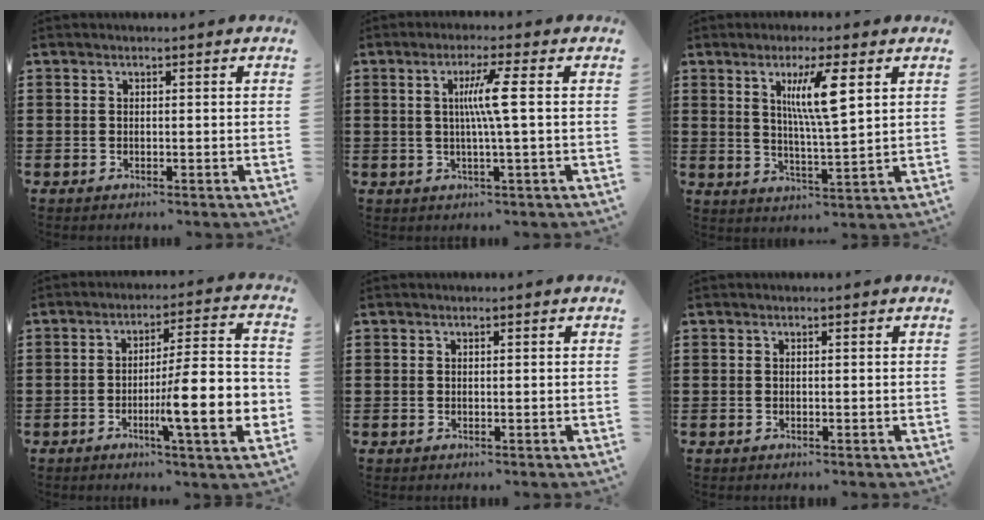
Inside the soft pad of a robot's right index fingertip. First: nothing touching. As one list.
[{"total": 5.6, "force": [0.5, -0.7, 5.5], "torque": [-0.105, -0.007, 0.002]}, {"total": 7.8, "force": [2.9, 1.2, 7.1], "torque": [-0.137, 0.000, 0.043]}, {"total": 12.0, "force": [-3.6, 1.5, 11.3], "torque": [-0.168, -0.020, -0.069]}, {"total": 0.0}, {"total": 0.0}]